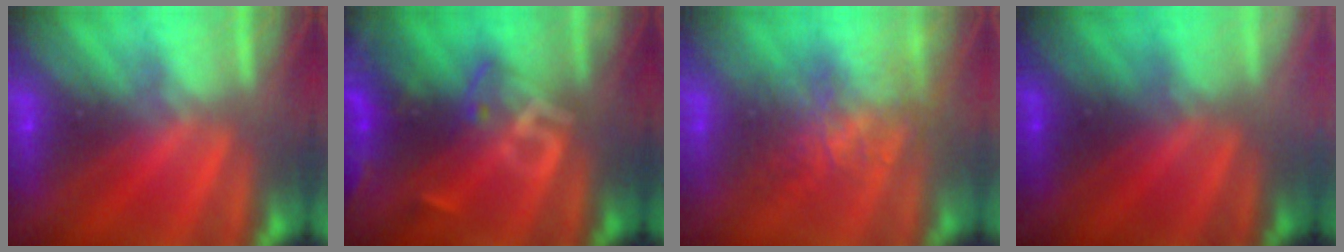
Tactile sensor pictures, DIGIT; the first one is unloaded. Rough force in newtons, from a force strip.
{"total": 2.4}
{"total": 4.4}
{"total": 2.6}